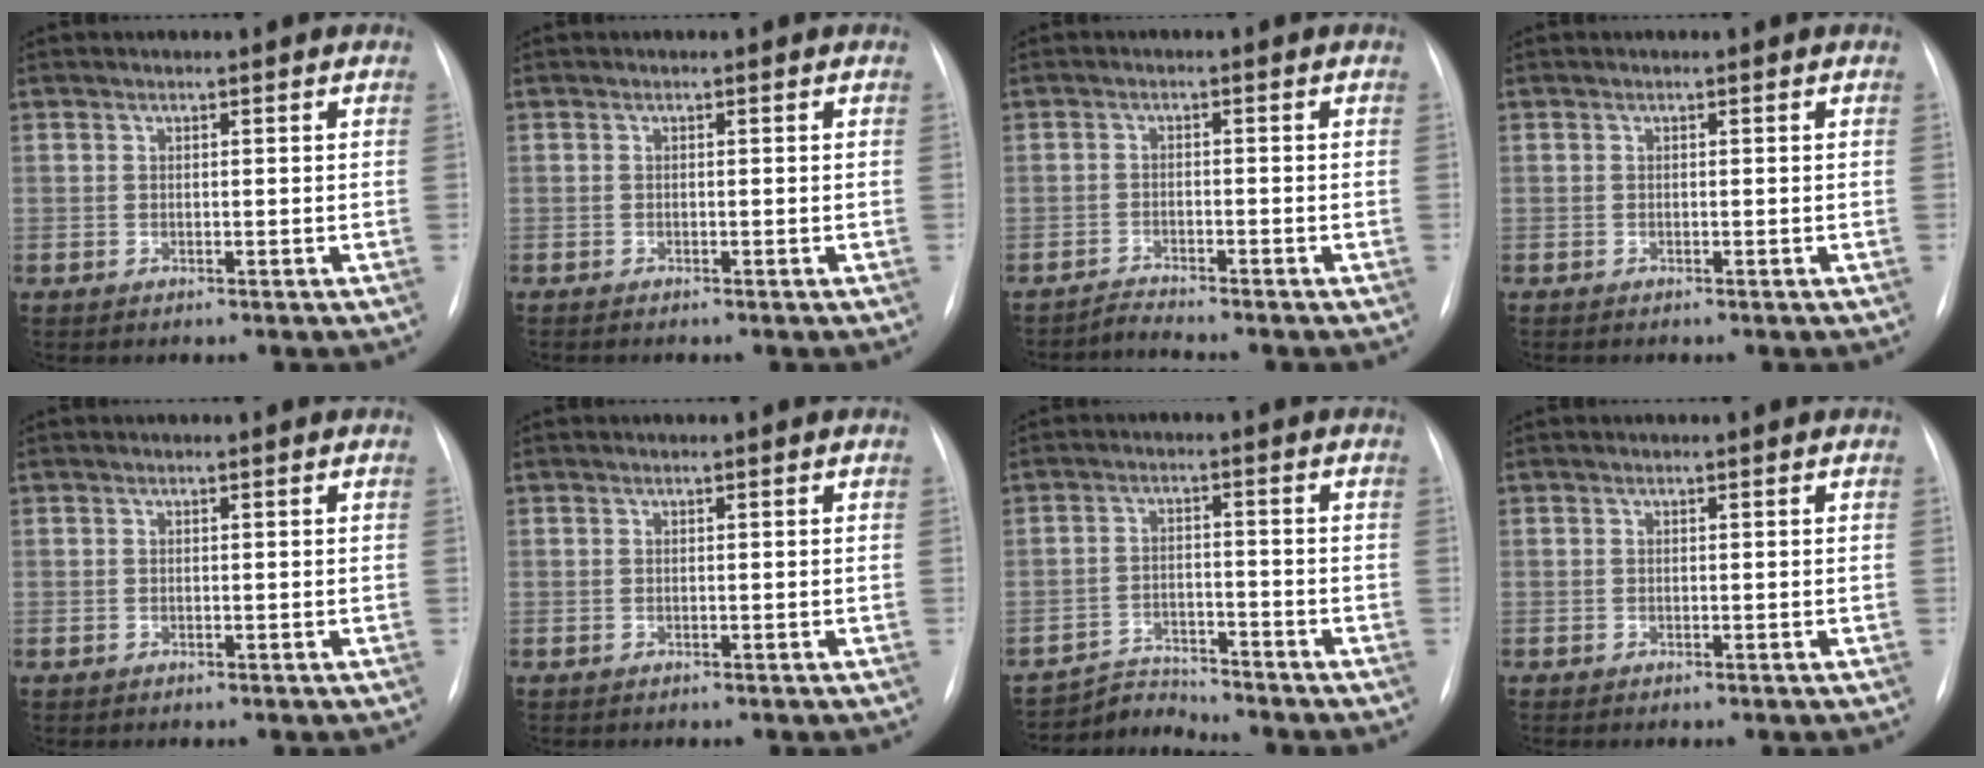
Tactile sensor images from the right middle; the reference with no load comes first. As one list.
[{"total": 0.5, "force": [-0.5, 0.0, 0.2], "torque": [-0.007, -0.001, -0.010]}, {"total": 2.3, "force": [-2.1, -0.7, -0.5], "torque": [0.009, -0.015, -0.038]}, {"total": 0.0}, {"total": 0.0}, {"total": 0.0}, {"total": 5.1, "force": [-4.7, -0.4, -1.8], "torque": [0.026, -0.003, -0.081]}, {"total": 0.0}]